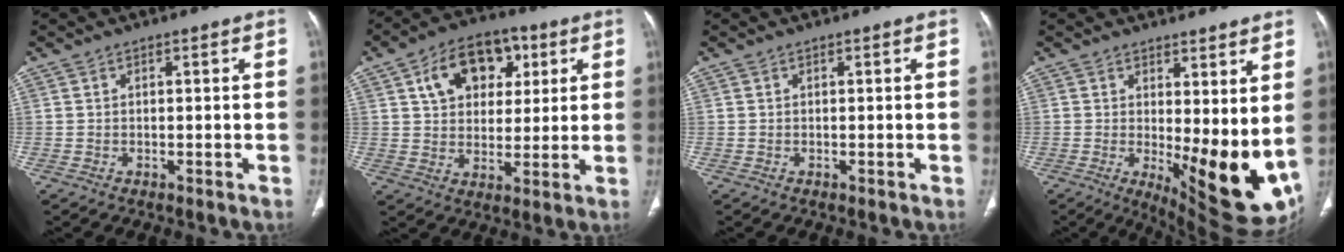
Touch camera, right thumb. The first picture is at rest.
{"total": 13.8, "force": [5.3, 9.5, 8.5], "torque": [-0.096, 0.000, 0.084]}
{"total": 0.0}
{"total": 14.9, "force": [0.8, 5.6, 13.8], "torque": [-0.180, -0.041, 0.030]}